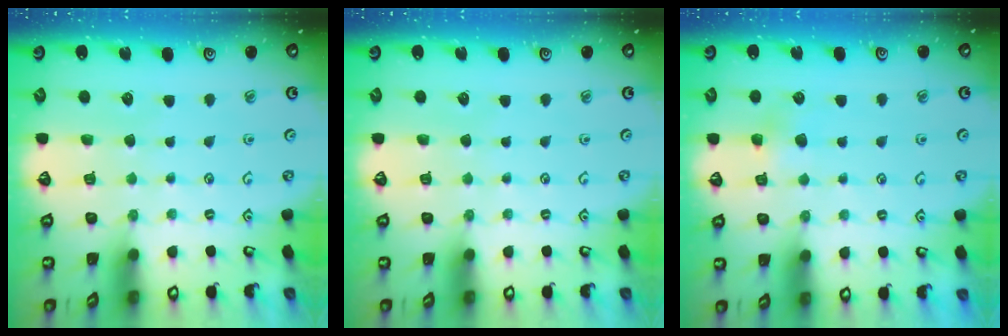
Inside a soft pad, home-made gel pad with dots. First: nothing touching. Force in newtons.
{"total": 0.0}
{"total": 3.4, "press": 3.4, "slide": 0.3}